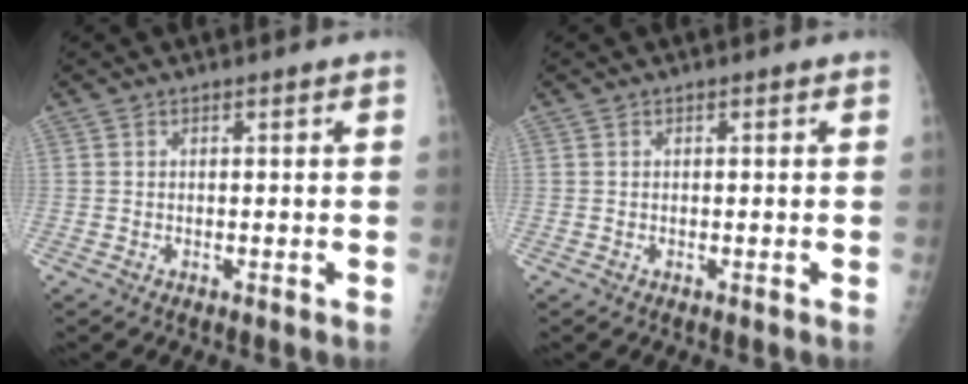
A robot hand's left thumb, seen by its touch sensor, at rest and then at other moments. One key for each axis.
{"total": 0.0}